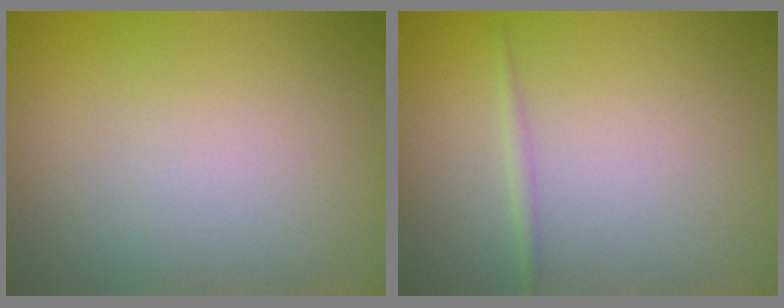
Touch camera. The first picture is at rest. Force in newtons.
{"total": 0.8, "press": 0.8, "slide": 0.0}